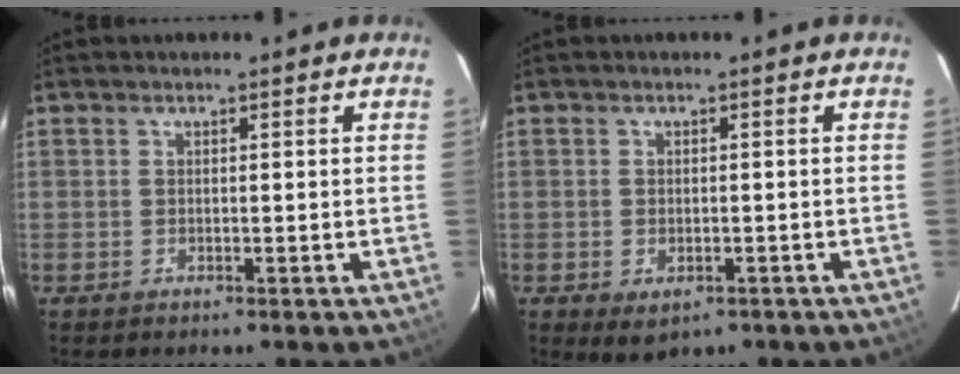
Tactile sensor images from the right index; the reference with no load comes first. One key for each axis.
{"total": 3.9, "fx": -1.8, "fy": 2.7, "fz": 2.3, "tx": -0.043, "ty": -0.012, "tz": -0.021}